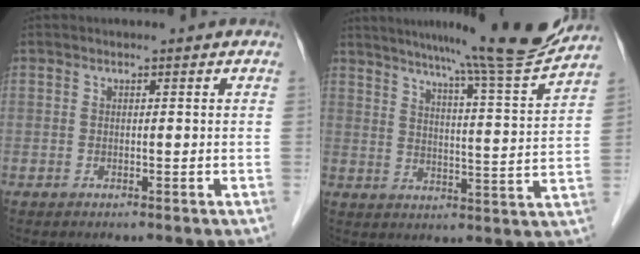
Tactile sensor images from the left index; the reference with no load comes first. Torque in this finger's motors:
{"motor_torque": [0.42, -0.41, 0.19, 0.11]}